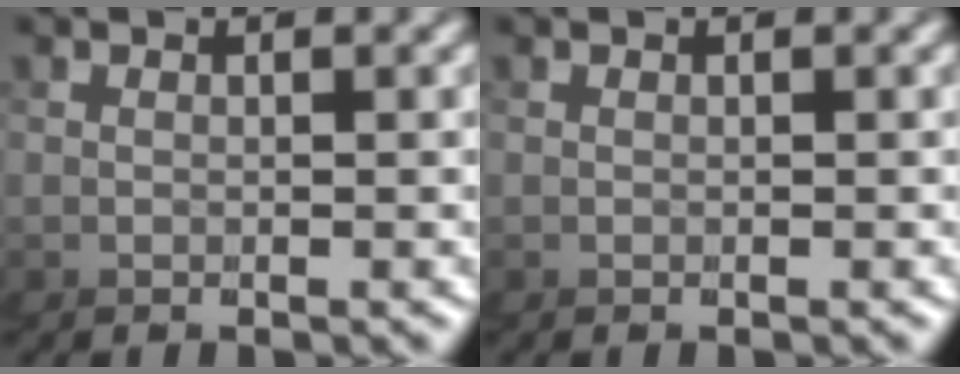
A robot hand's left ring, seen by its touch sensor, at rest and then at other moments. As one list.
[{"total": 0.0}]